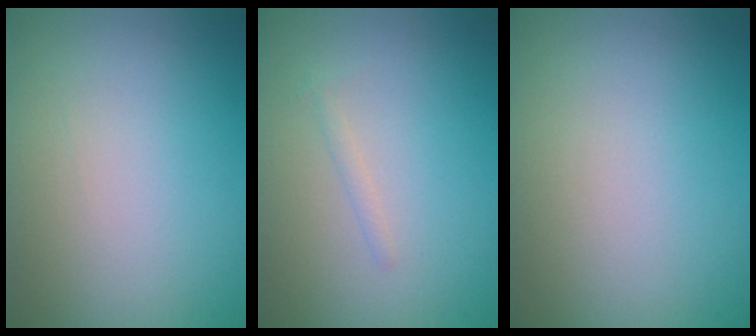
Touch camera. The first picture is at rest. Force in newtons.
{"total": 0.6, "press": 0.6, "slide": 0.0}
{"total": 0.0}